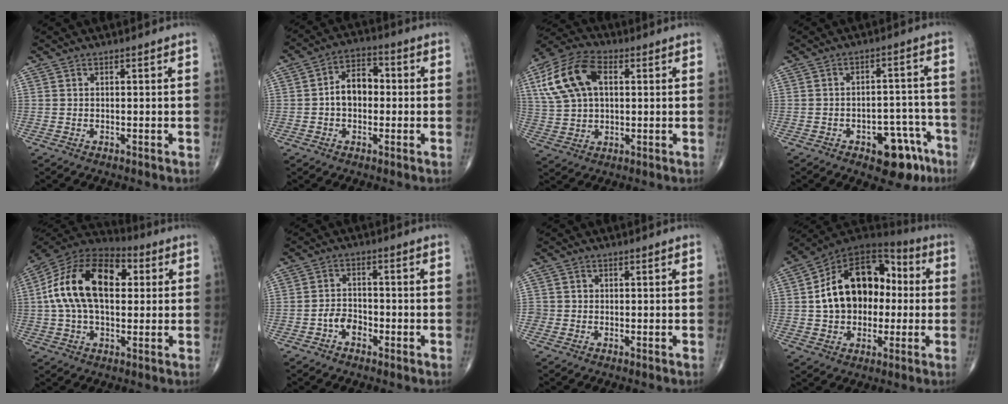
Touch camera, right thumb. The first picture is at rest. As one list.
[{"total": 7.7, "force": [-0.3, 5.3, 5.5], "torque": [-0.074, 0.027, -0.015]}, {"total": 14.7, "force": [4.0, 8.9, 10.9], "torque": [-0.217, 0.017, 0.071]}, {"total": 10.6, "force": [-5.9, 5.4, 6.9], "torque": [-0.057, 0.049, -0.071]}, {"total": 20.4, "force": [3.3, 12.1, 16.1], "torque": [-0.284, 0.027, 0.045]}, {"total": 4.1, "force": [-1.9, 2.8, 2.2], "torque": [-0.023, 0.019, -0.040]}, {"total": 1.9, "force": [-0.4, 1.9, 0.0], "torque": [0.016, 0.009, -0.010]}, {"total": 20.0, "force": [0.8, 14.0, 14.3], "torque": [-0.195, 0.038, 0.010]}]